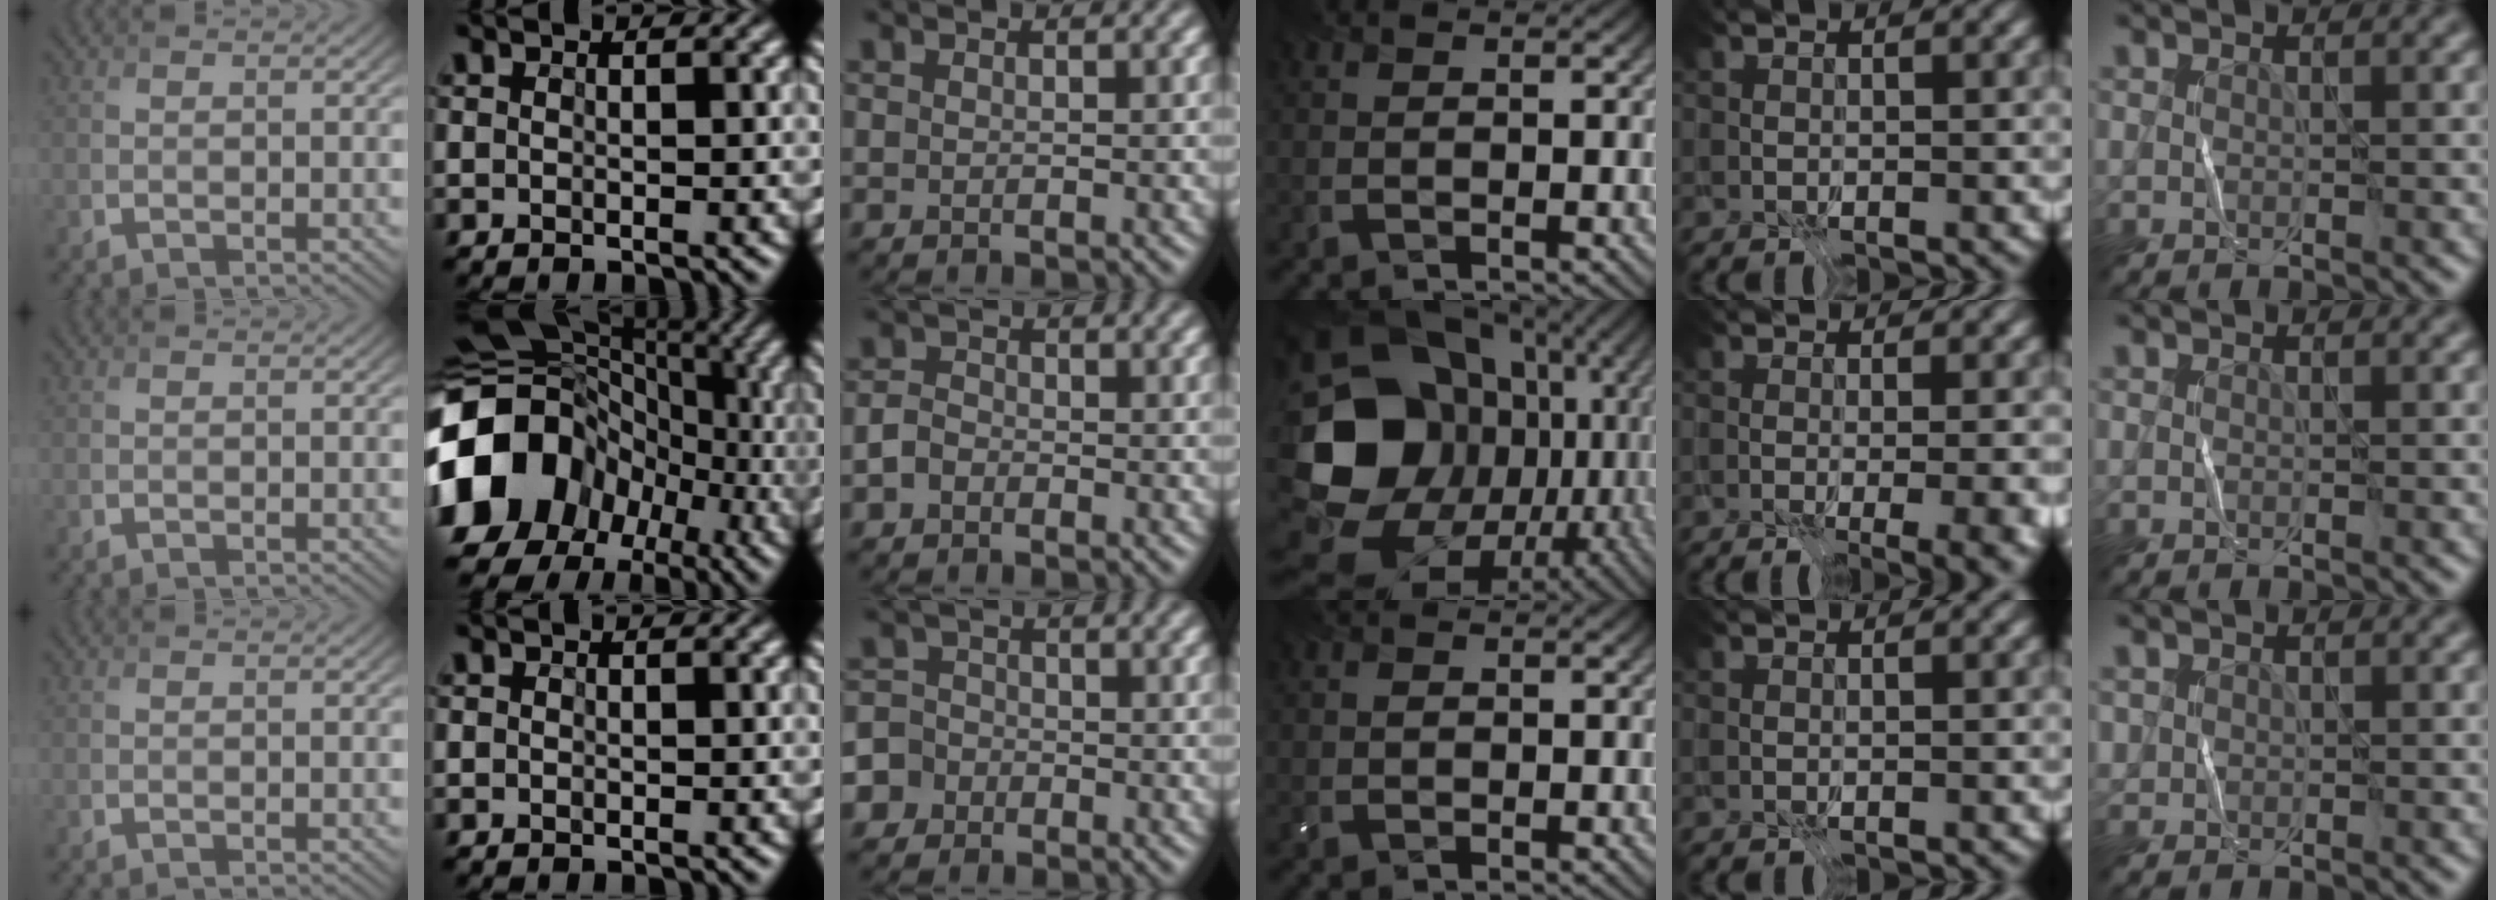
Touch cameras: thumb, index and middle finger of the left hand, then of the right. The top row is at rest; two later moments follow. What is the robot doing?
{"motion": "fold", "object": "receipt paper"}